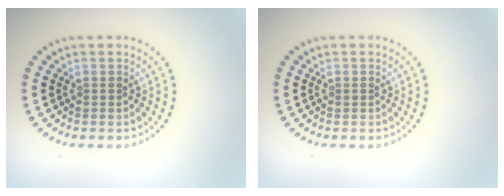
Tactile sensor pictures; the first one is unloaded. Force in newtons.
{"total": 0.0}